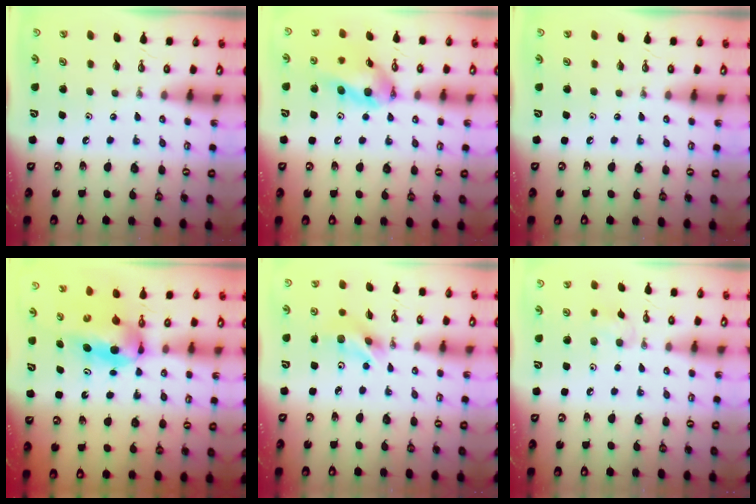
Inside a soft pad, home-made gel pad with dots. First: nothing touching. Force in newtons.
{"total": 13.4, "press": 13.2, "slide": 2.6}
{"total": 0.0}
{"total": 5.4, "press": 5.2, "slide": 1.5}
{"total": 9.4, "press": 5.3, "slide": 7.8}
{"total": 6.3, "press": 6.2, "slide": 1.2}